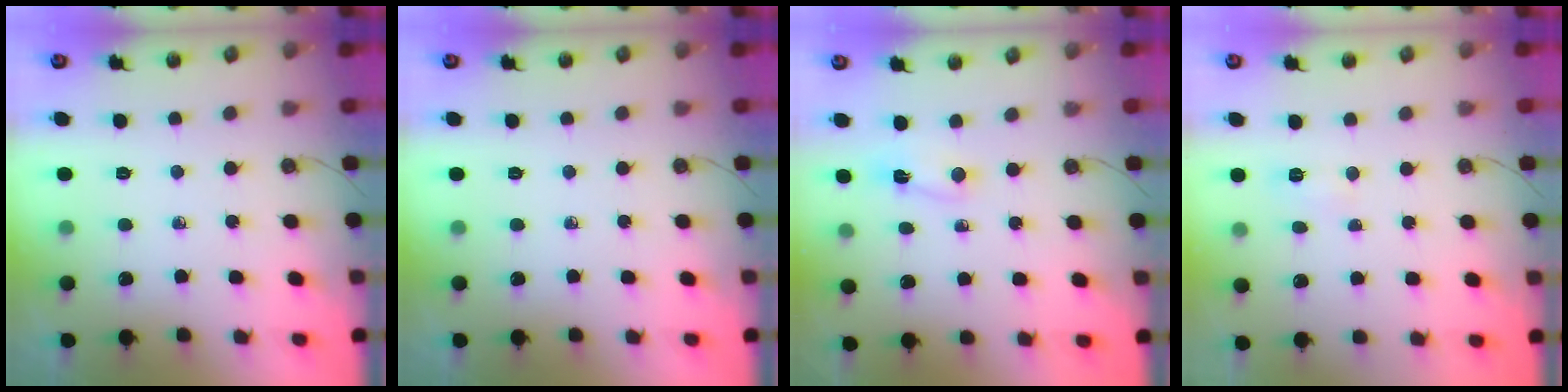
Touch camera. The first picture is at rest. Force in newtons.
{"total": 0.0}
{"total": 2.0, "press": 1.6, "slide": 1.2}
{"total": 3.7, "press": 3.7, "slide": 0.6}